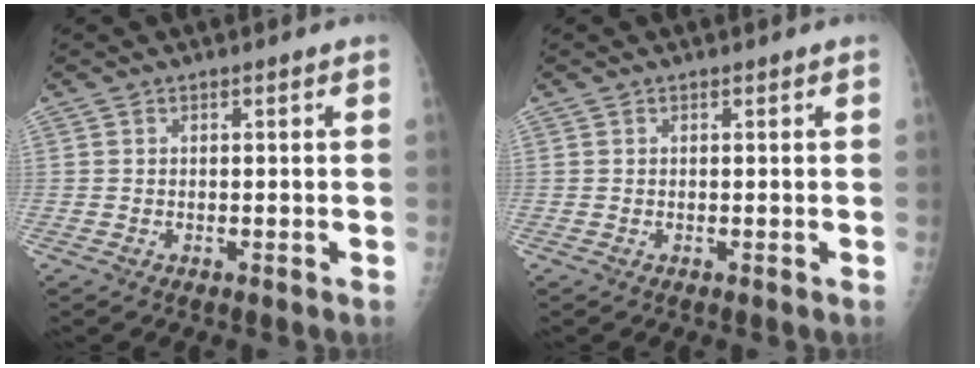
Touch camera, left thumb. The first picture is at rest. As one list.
[{"total": 0.0}]